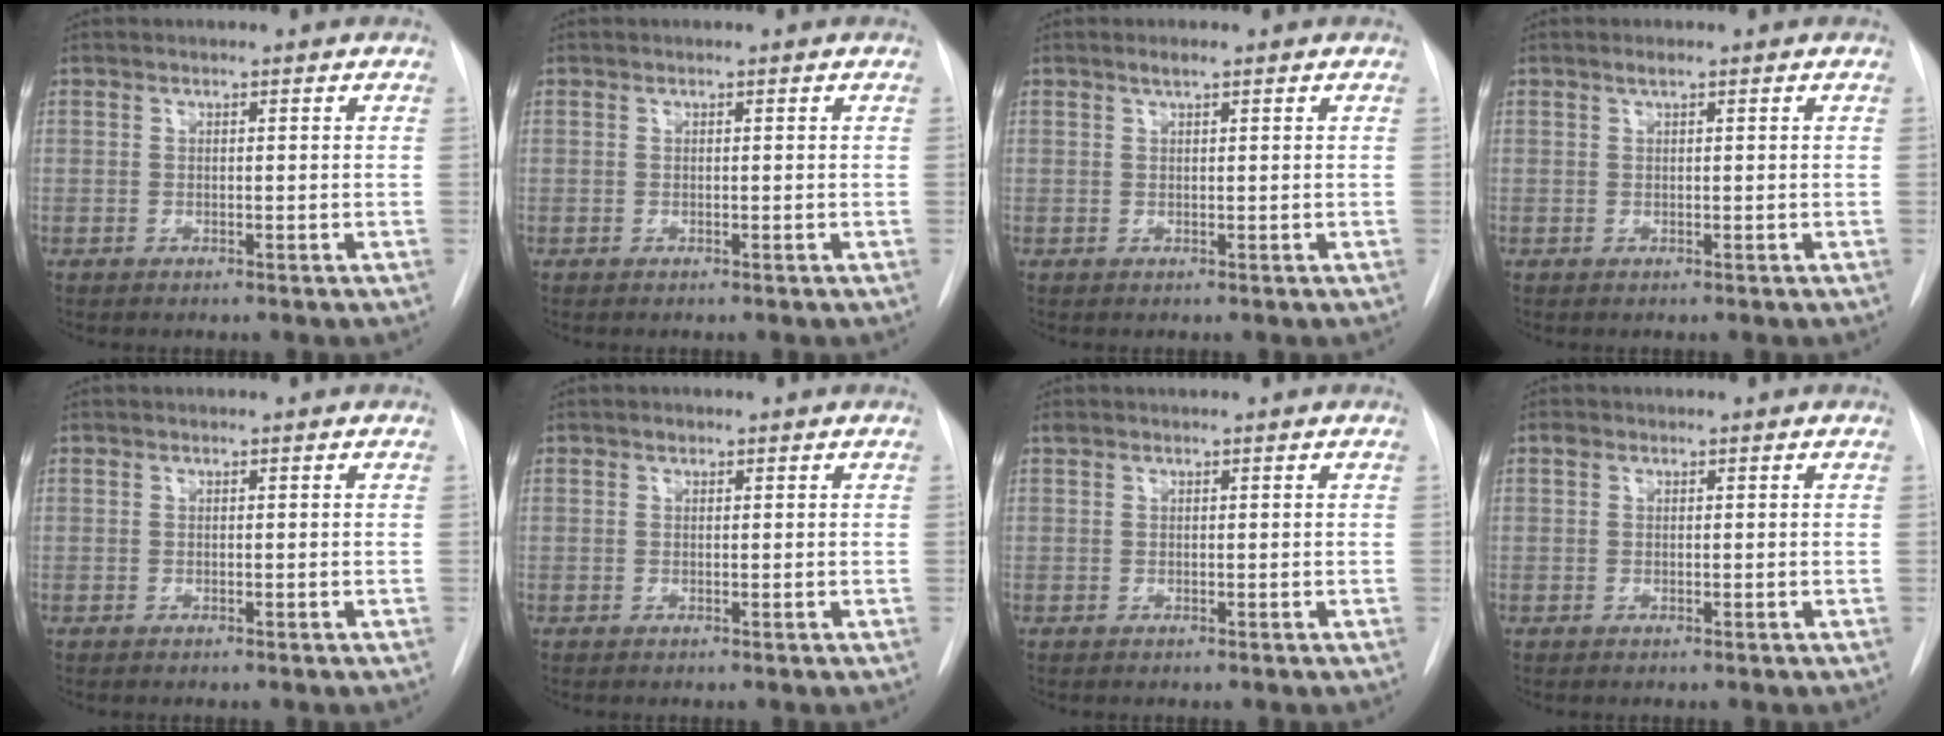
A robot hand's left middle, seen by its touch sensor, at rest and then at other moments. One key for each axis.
{"total": 0.0}
{"total": 1.1, "fx": 0.8, "fy": 0.1, "fz": 0.8, "tx": -0.015, "ty": 0.002, "tz": 0.015}
{"total": 0.8, "fx": 0.5, "fy": 0.0, "fz": 0.6, "tx": -0.011, "ty": 0.003, "tz": 0.009}
{"total": 0.0}
{"total": 0.6, "fx": 0.4, "fy": 0.4, "fz": 0.2, "tx": -0.003, "ty": 0.002, "tz": 0.004}
{"total": 0.6, "fx": 0.5, "fy": 0.0, "fz": 0.2, "tx": -0.012, "ty": 0.019, "tz": 0.014}
{"total": 0.8, "fx": 0.4, "fy": 0.5, "fz": 0.4, "tx": -0.010, "ty": 0.013, "tz": 0.006}